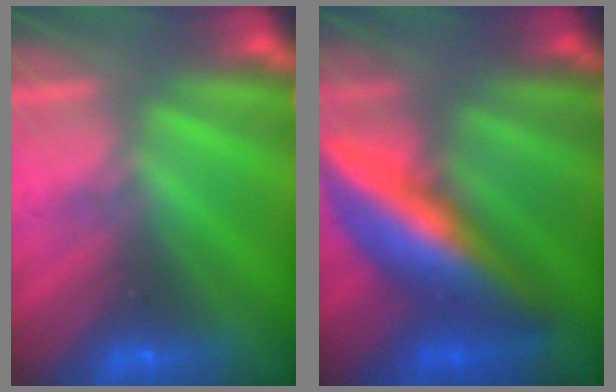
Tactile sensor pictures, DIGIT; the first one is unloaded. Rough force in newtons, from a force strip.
{"total": 7.8}